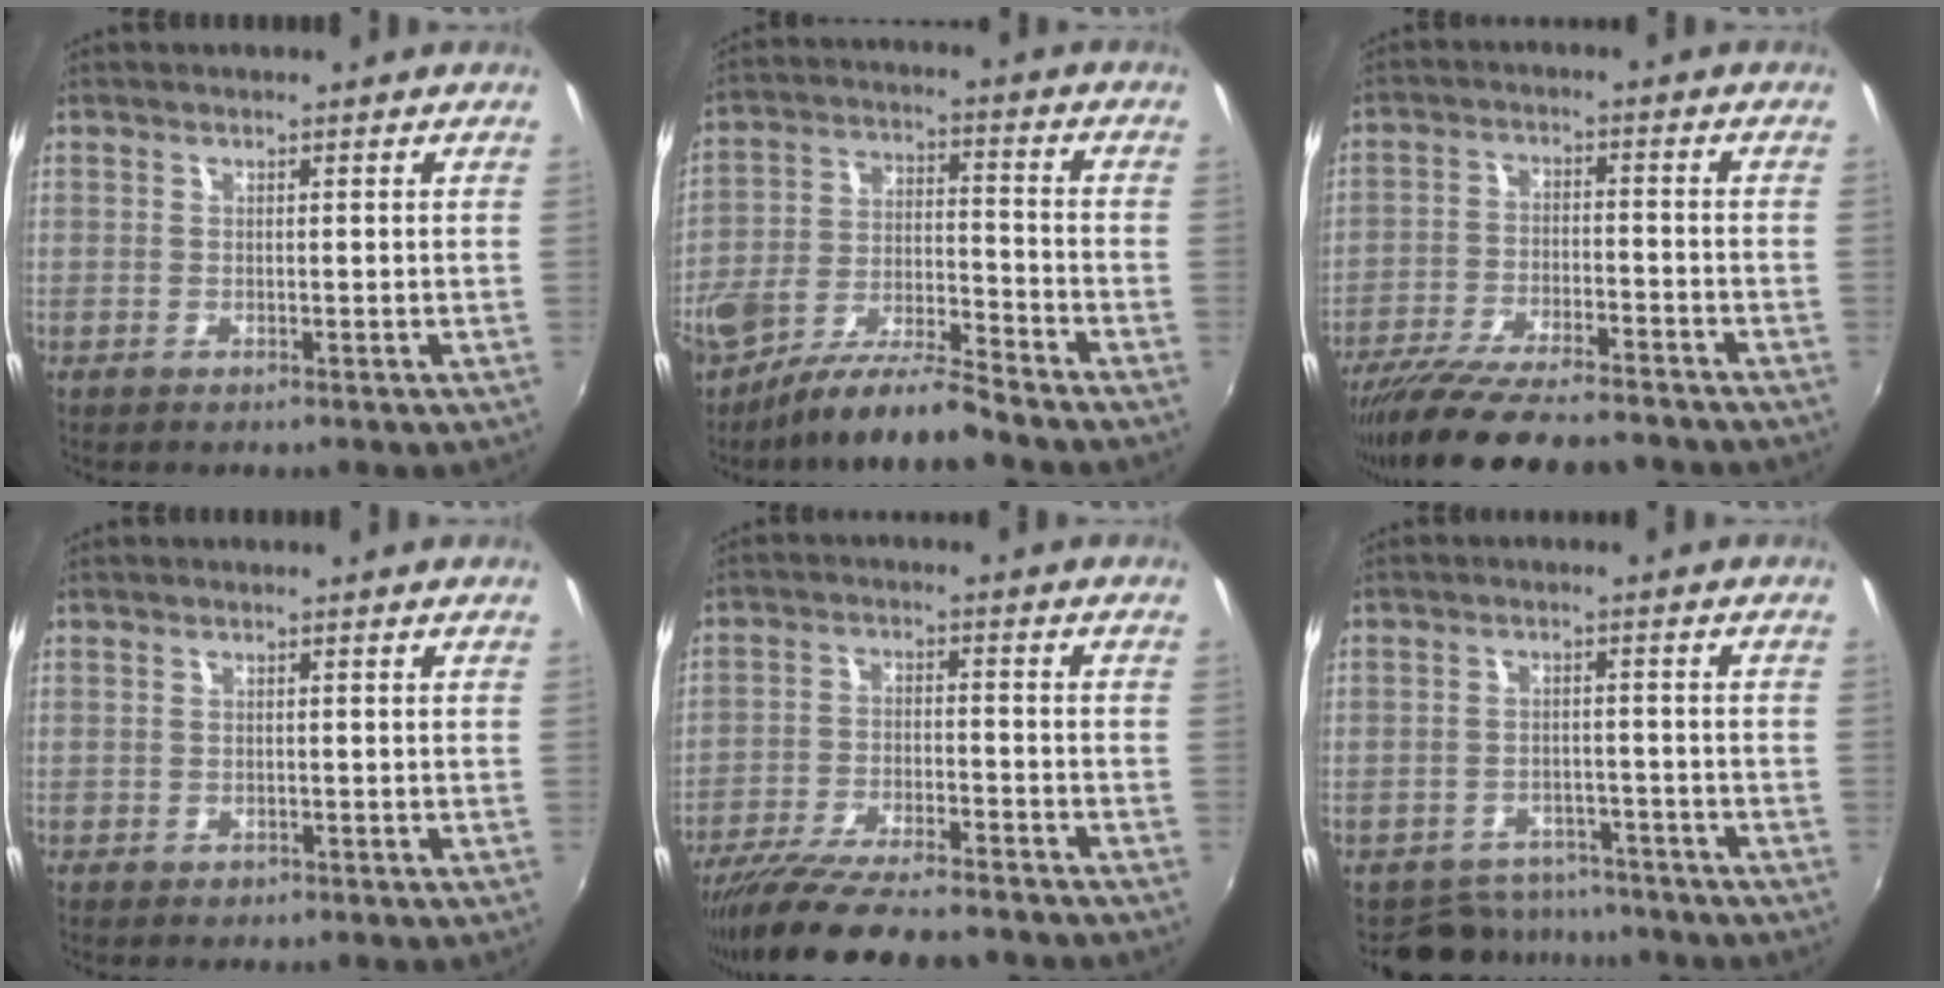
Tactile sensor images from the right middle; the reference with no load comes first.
{"total": 10.5, "force": [-8.3, 1.7, 6.2], "torque": [-0.118, -0.004, -0.152]}
{"total": 18.1, "force": [-15.5, 3.5, 8.5], "torque": [-0.170, -0.037, -0.244]}
{"total": 1.0, "force": [-0.5, 0.8, 0.2], "torque": [-0.005, -0.003, -0.007]}
{"total": 17.1, "force": [-14.7, 3.1, 8.1], "torque": [-0.163, -0.036, -0.234]}
{"total": 7.8, "force": [-6.8, 3.8, 0.7], "torque": [-0.024, 0.012, -0.090]}